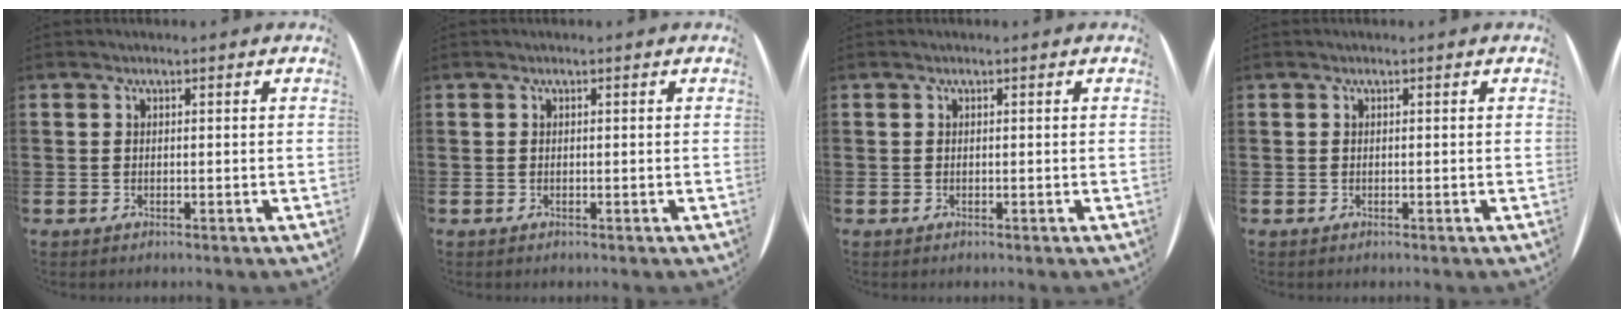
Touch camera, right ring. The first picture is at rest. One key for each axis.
{"total": 0.0}
{"total": 0.0}
{"total": 0.0}